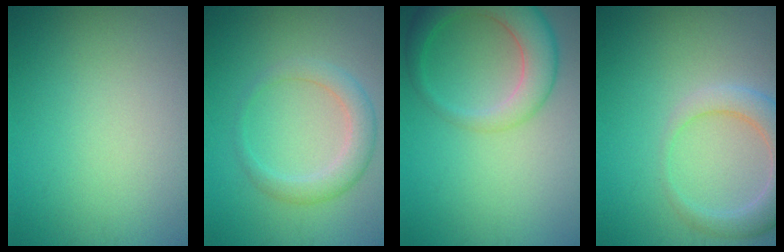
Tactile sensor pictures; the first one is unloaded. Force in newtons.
{"total": 3.0, "press": 3.0, "slide": 0.1}
{"total": 5.8, "press": 5.8, "slide": 0.4}
{"total": 4.3, "press": 4.2, "slide": 0.6}